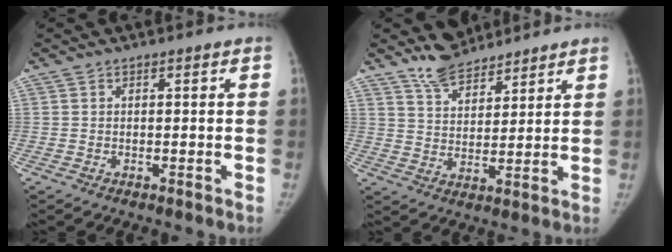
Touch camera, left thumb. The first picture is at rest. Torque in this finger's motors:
{"motor_torque": [0.63, -0.67, 0.60, -0.59, 0.02]}